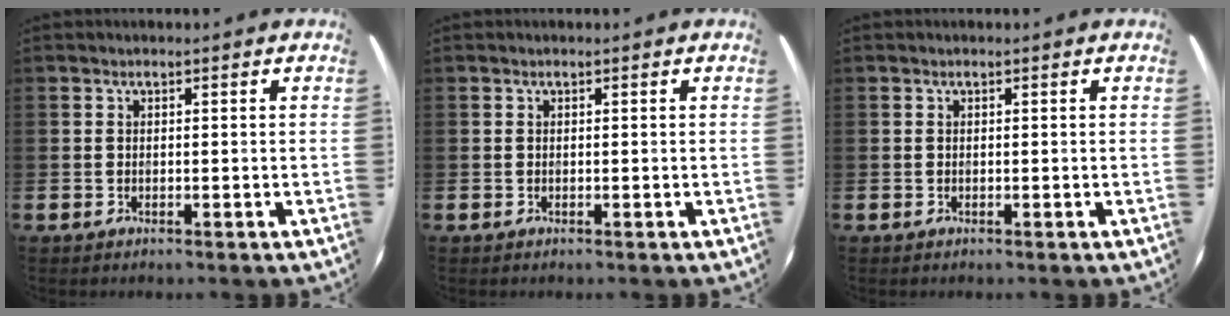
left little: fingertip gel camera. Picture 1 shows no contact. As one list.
[{"total": 0.0}, {"total": 0.0}]